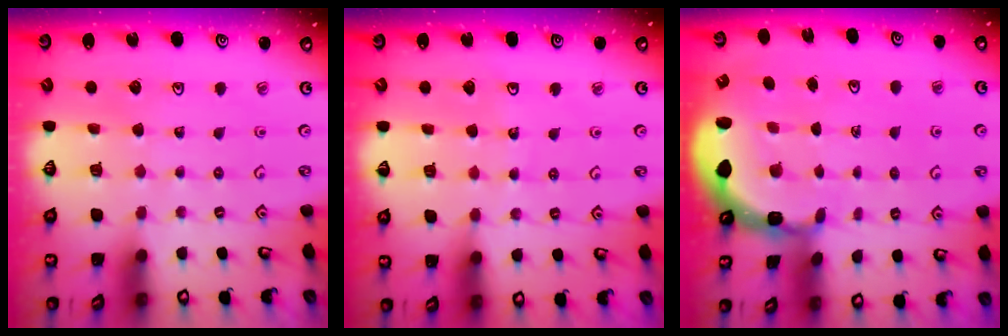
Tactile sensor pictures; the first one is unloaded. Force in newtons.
{"total": 3.3, "press": 3.3, "slide": 0.3}
{"total": 2.2, "press": 2.0, "slide": 0.9}